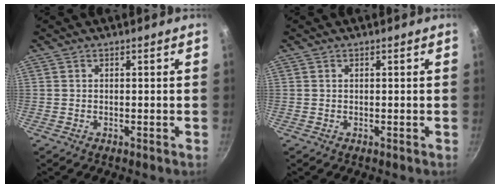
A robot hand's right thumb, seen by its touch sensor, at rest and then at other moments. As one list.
[{"total": 0.0}]